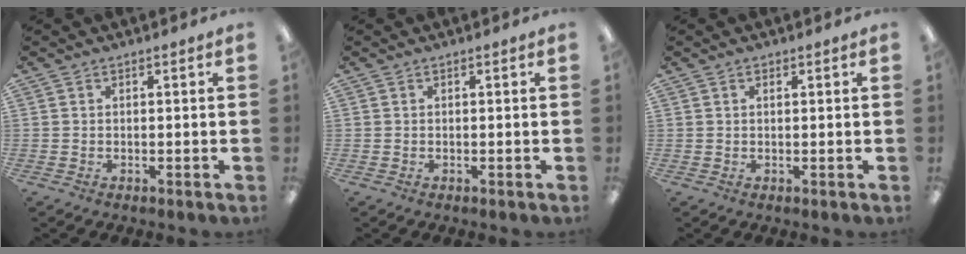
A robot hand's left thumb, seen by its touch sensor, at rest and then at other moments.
{"total": 0.0}
{"total": 0.7, "force": [0.4, 0.3, 0.4], "torque": [-0.008, 0.003, 0.007]}